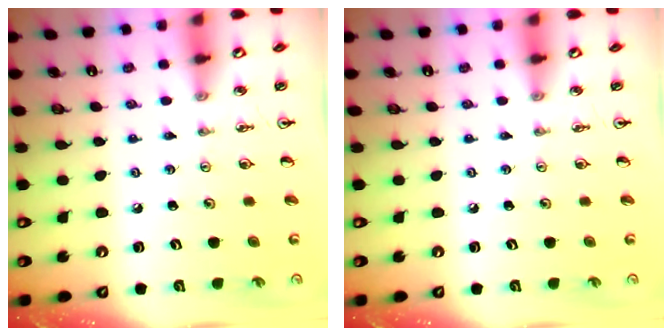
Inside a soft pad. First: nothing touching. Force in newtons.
{"total": 0.0}